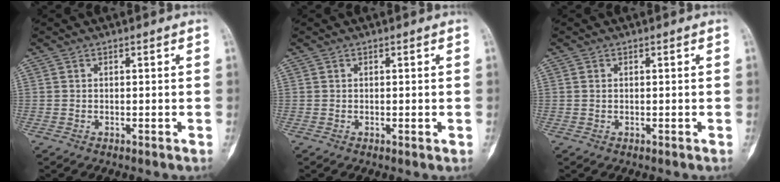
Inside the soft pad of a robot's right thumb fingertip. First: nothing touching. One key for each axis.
{"total": 0.5, "fx": 0.0, "fy": 0.3, "fz": 0.4, "tx": -0.008, "ty": -0.002, "tz": 0.002}
{"total": 0.6, "fx": 0.2, "fy": 0.4, "fz": 0.5, "tx": -0.014, "ty": 0.003, "tz": 0.005}